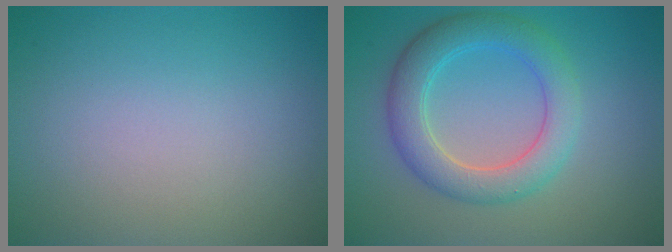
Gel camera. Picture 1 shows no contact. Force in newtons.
{"total": 5.0, "press": 5.0, "slide": 0.2}